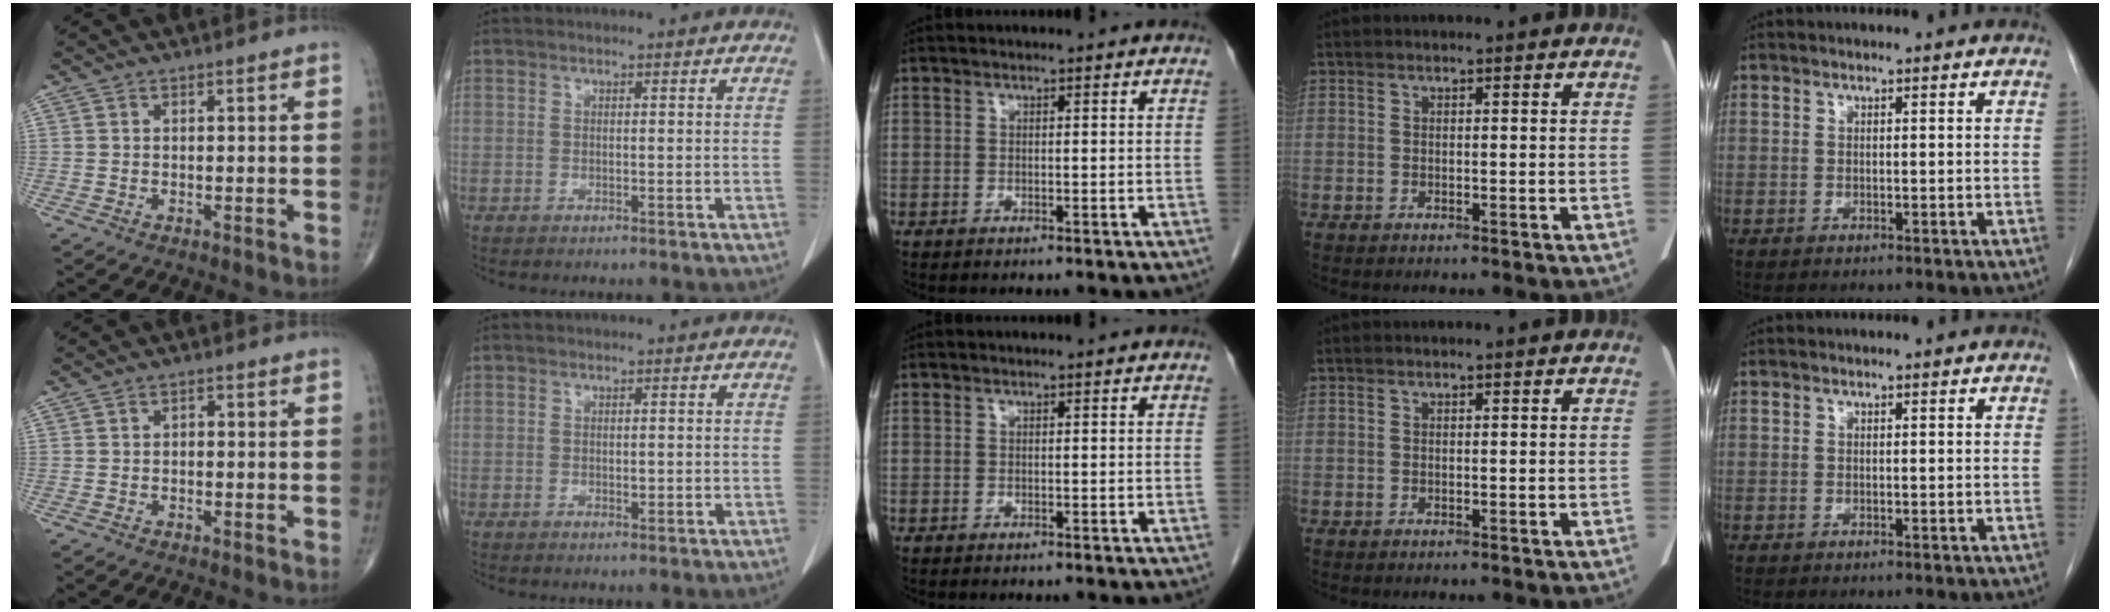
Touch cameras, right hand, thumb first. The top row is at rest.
{"thumb": {"total": 1.2, "force": [-0.1, 0.8, 0.9], "torque": [-0.006, 0.005, -0.006]}, "index": {"total": 1.1, "force": [-0.2, 0.5, 0.9], "torque": [-0.016, -0.001, 0.000]}}